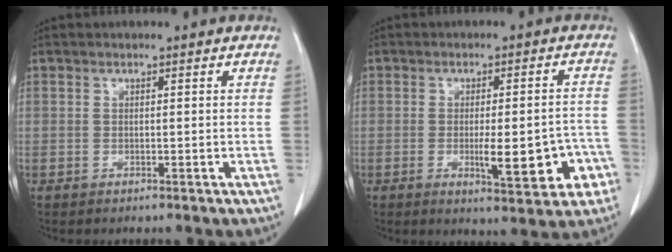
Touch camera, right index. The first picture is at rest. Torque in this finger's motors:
{"motor_torque": [0.34, 0.16, 0.19, 0.06]}